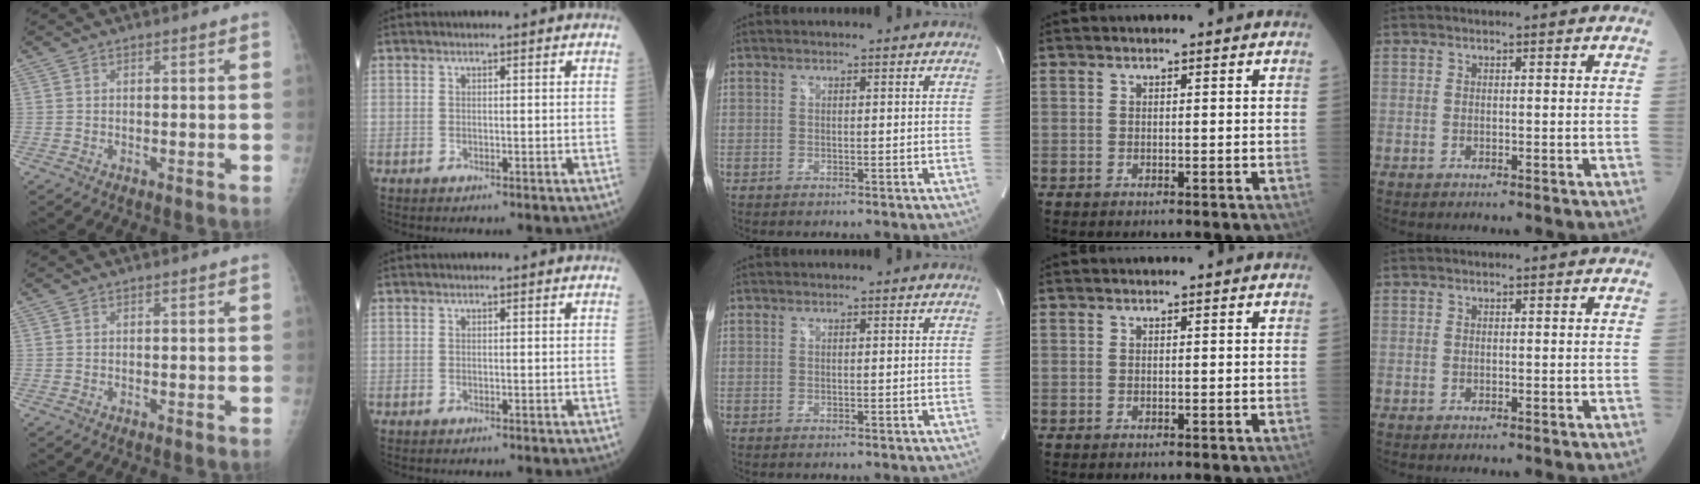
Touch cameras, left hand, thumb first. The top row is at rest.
{}